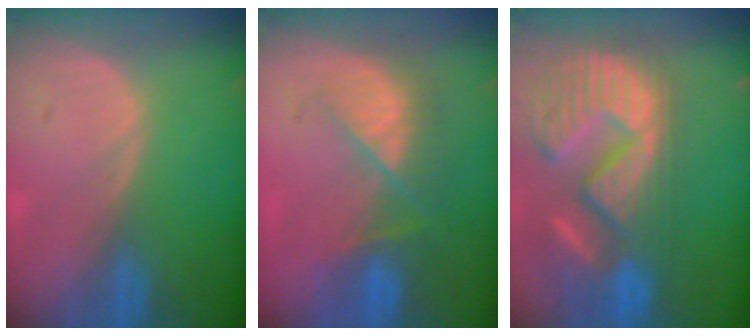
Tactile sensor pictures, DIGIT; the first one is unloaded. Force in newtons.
{"total": 7.6, "press": 6.9, "slide": 3.1}
{"total": 15.4, "press": 12.7, "slide": 8.7}